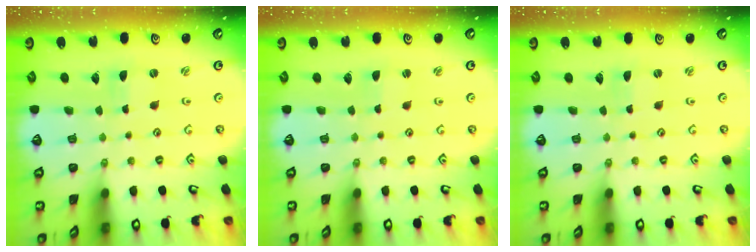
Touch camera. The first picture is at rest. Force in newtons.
{"total": 0.9, "press": 0.9, "slide": 0.1}
{"total": 0.0}